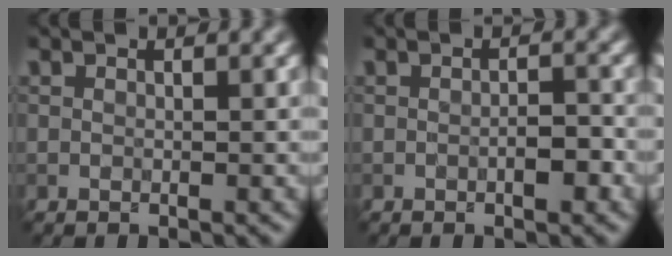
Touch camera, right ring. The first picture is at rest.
{"total": 1.7, "force": [-0.6, 0.5, 1.5], "torque": [-0.024, 0.005, -0.013]}